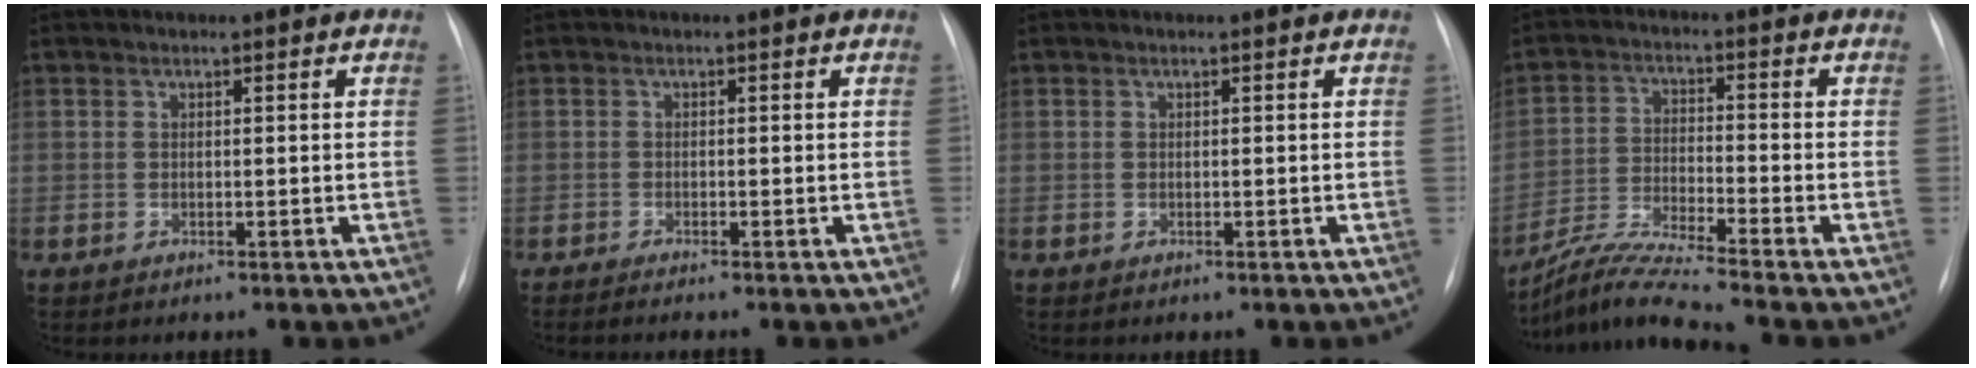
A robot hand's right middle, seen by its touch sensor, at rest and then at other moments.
{"total": 1.6, "force": [-1.3, -0.3, 0.9], "torque": [-0.018, -0.003, -0.019]}
{"total": 0.0}
{"total": 9.1, "force": [-8.2, -2.3, 3.3], "torque": [-0.079, -0.025, -0.156]}